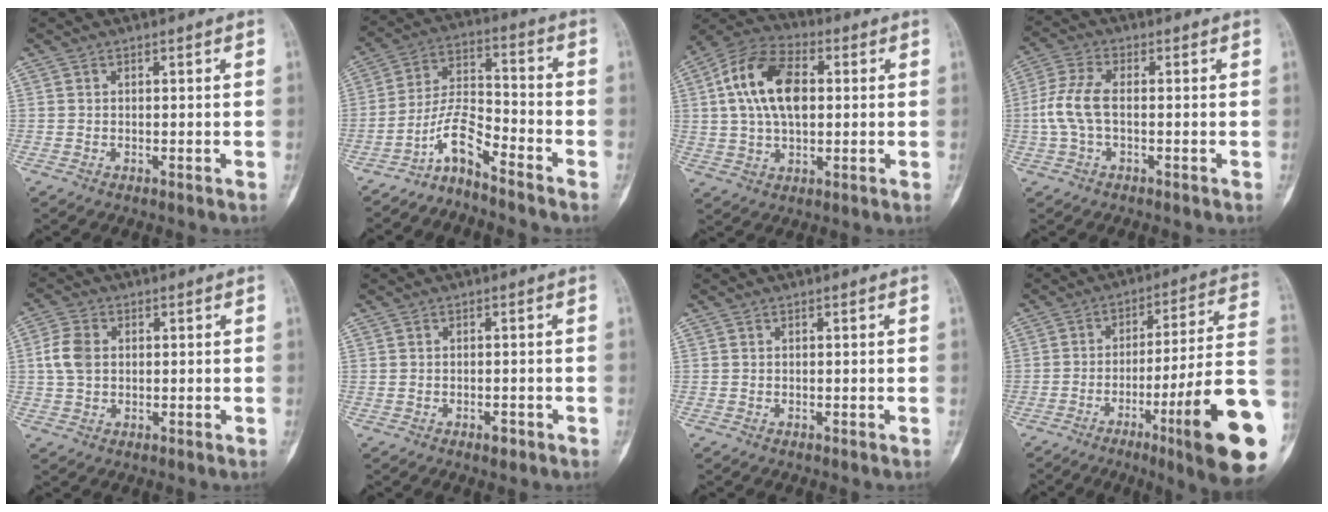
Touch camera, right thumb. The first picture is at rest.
{"total": 7.5, "force": [-6.1, 1.4, 4.1], "torque": [-0.084, 0.076, -0.127]}
{"total": 15.3, "force": [2.5, 8.9, 12.2], "torque": [-0.221, 0.019, 0.040]}
{"total": 7.0, "force": [-0.6, 3.3, 6.1], "torque": [-0.156, 0.016, -0.017]}
{"total": 5.6, "force": [0.6, 4.1, 3.8], "torque": [-0.080, 0.007, 0.010]}
{"total": 1.3, "force": [-0.8, 0.7, 0.8], "torque": [-0.012, 0.005, -0.015]}
{"total": 0.0}
{"total": 22.7, "force": [-7.9, 1.5, 21.2], "torque": [-0.255, 0.020, -0.117]}